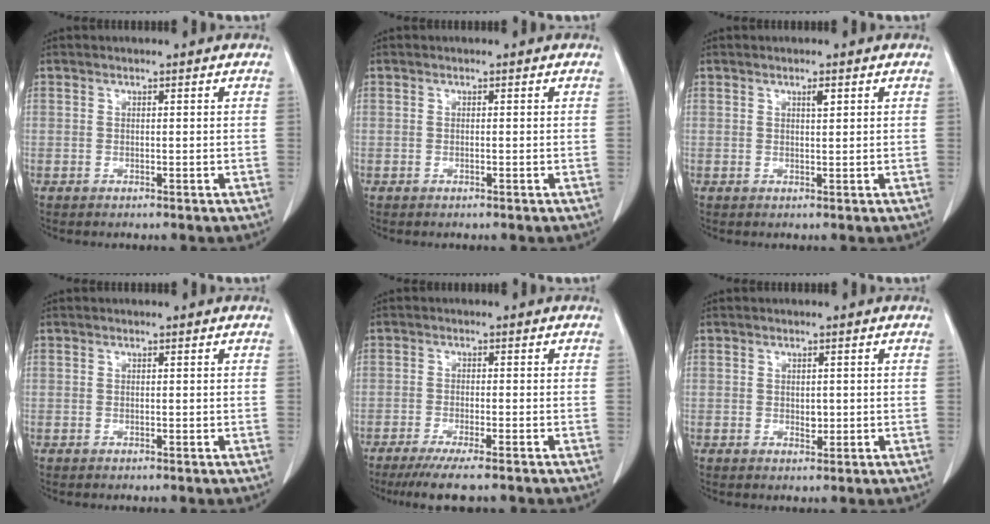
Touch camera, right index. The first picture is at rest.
{"total": 0.0}
{"total": 1.2, "force": [0.6, 0.2, 1.0], "torque": [-0.019, -0.002, 0.010]}
{"total": 0.0}
{"total": 7.2, "force": [-5.6, 0.4, 4.4], "torque": [-0.065, -0.016, -0.087]}
{"total": 1.4, "force": [0.0, 0.9, 1.1], "torque": [-0.016, -0.001, 0.003]}